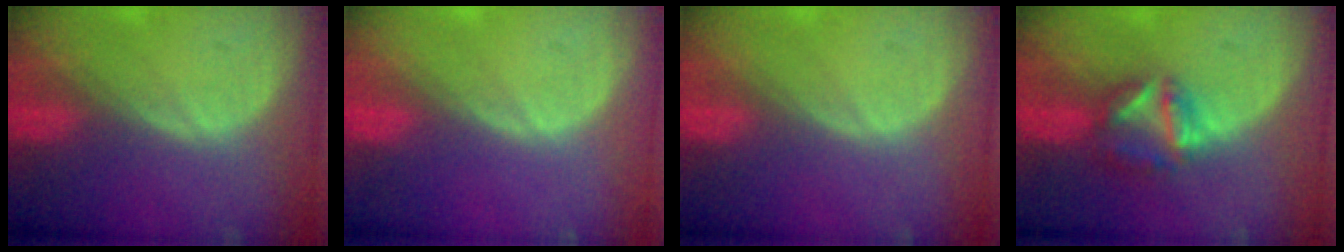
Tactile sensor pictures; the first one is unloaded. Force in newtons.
{"total": 0.0}
{"total": 0.0}
{"total": 6.1, "press": 5.5, "slide": 2.5}